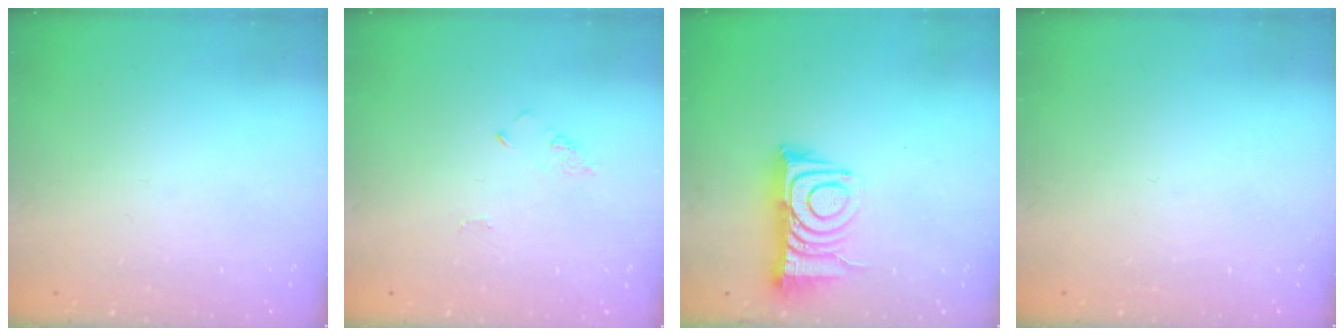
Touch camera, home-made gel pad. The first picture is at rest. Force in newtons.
{"total": 2.9, "press": 2.9, "slide": 0.3}
{"total": 11.4, "press": 11.3, "slide": 1.0}
{"total": 0.0}